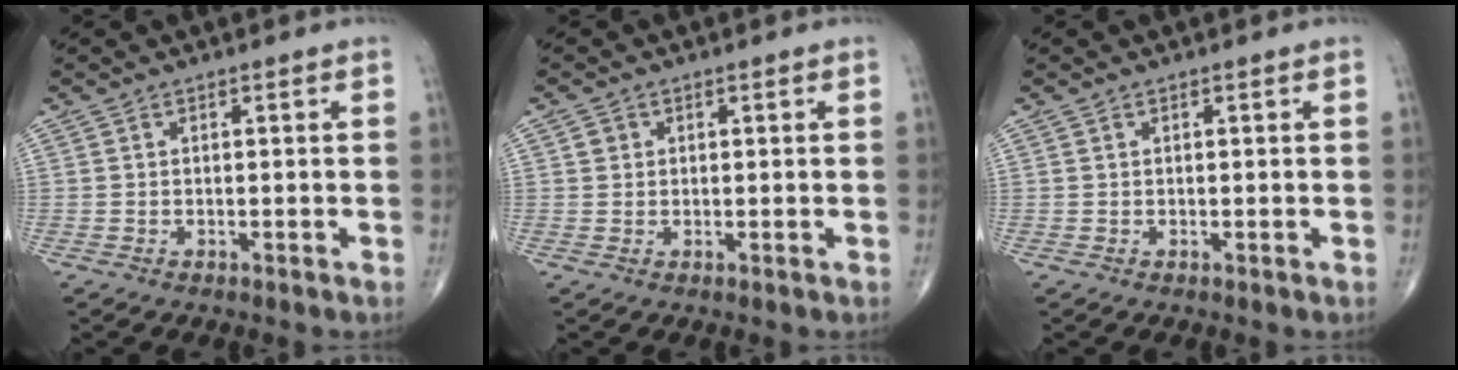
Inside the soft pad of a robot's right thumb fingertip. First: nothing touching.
{"total": 1.4, "force": [0.4, 1.3, 0.4], "torque": [0.000, 0.000, 0.003]}
{"total": 0.0}